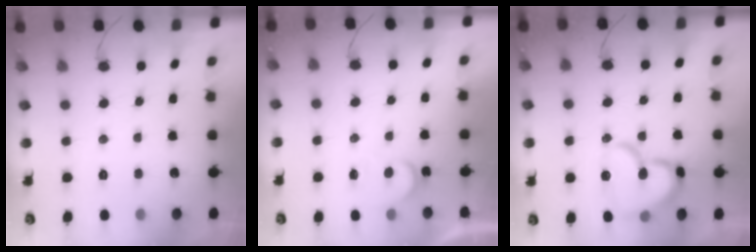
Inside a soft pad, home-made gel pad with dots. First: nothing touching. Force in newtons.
{"total": 5.7, "press": 5.7, "slide": 0.4}
{"total": 16.1, "press": 16.1, "slide": 1.5}